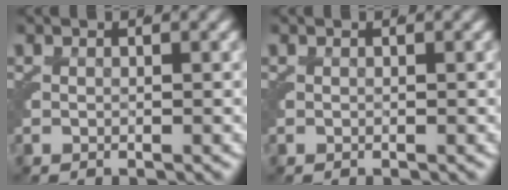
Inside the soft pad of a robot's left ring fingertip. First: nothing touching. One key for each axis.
{"total": 0.0}